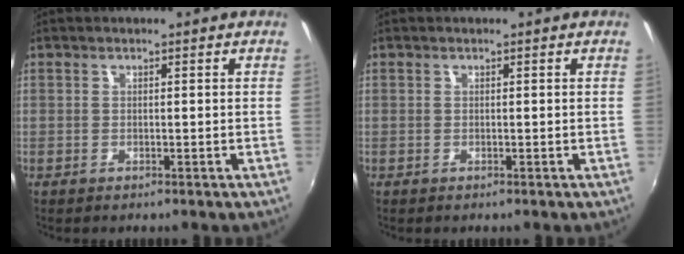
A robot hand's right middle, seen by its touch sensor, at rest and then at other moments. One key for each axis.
{"total": 0.0}